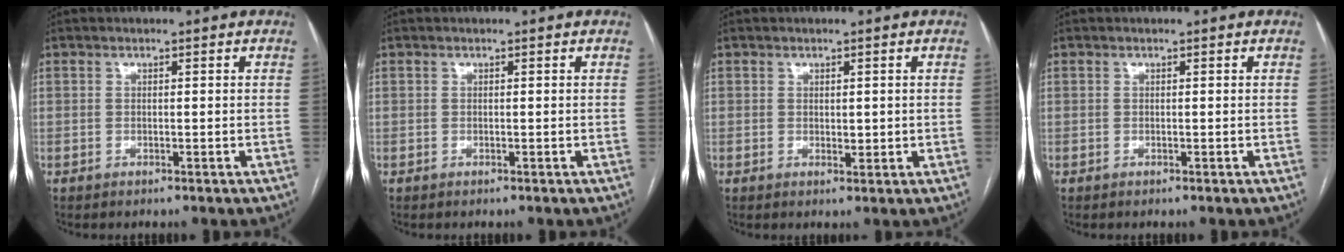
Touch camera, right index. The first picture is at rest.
{"total": 0.0}
{"total": 1.5, "force": [0.5, 1.1, 0.9], "torque": [-0.005, -0.002, 0.011]}
{"total": 0.0}